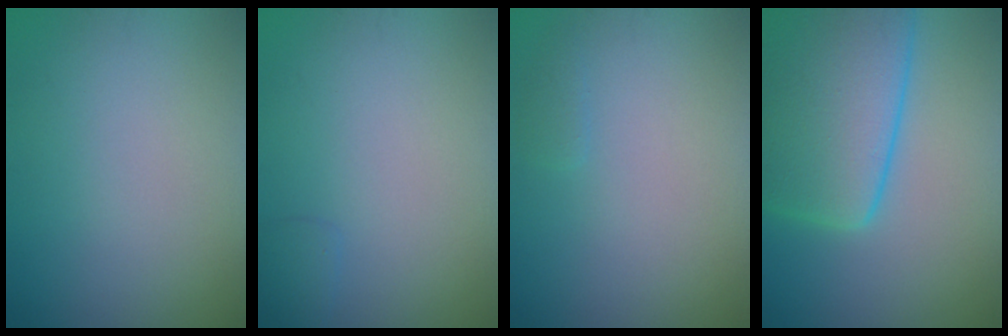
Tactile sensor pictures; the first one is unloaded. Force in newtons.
{"total": 0.9, "press": 0.9, "slide": 0.1}
{"total": 0.6, "press": 0.6, "slide": 0.1}
{"total": 10.8, "press": 10.8, "slide": 0.6}